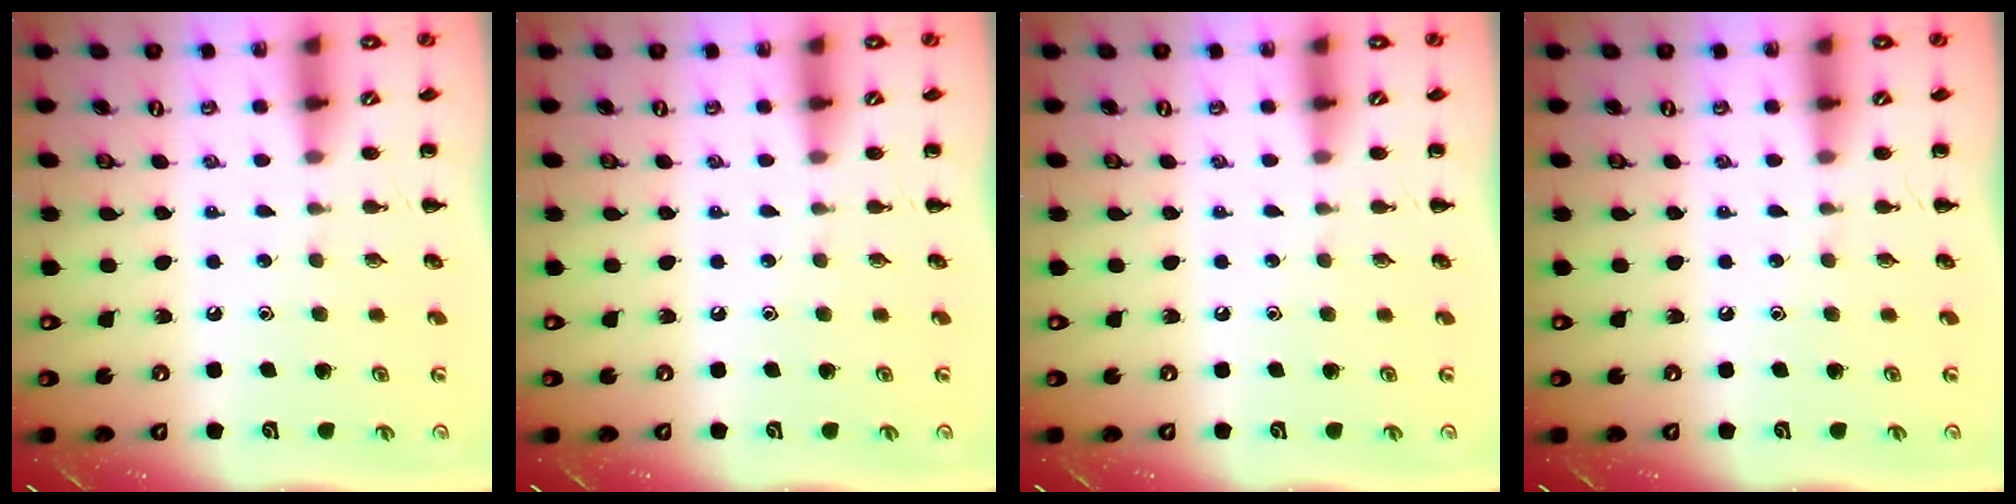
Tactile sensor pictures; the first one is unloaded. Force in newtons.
{"total": 0.0}
{"total": 0.0}
{"total": 0.0}